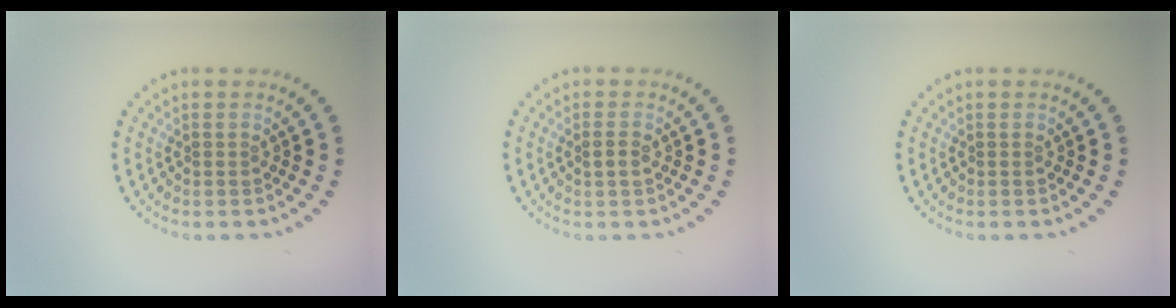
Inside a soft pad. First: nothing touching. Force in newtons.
{"total": 1.1, "press": 1.0, "slide": 0.3}
{"total": 0.0}